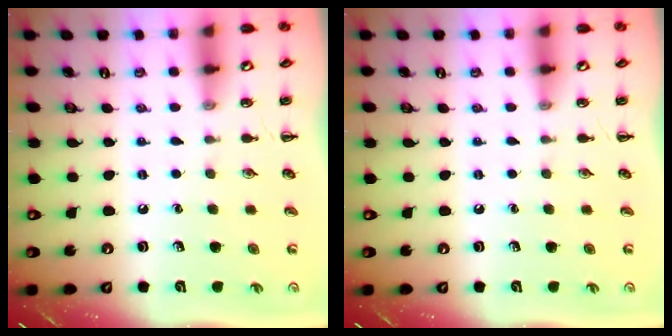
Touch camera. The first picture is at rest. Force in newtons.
{"total": 0.0}